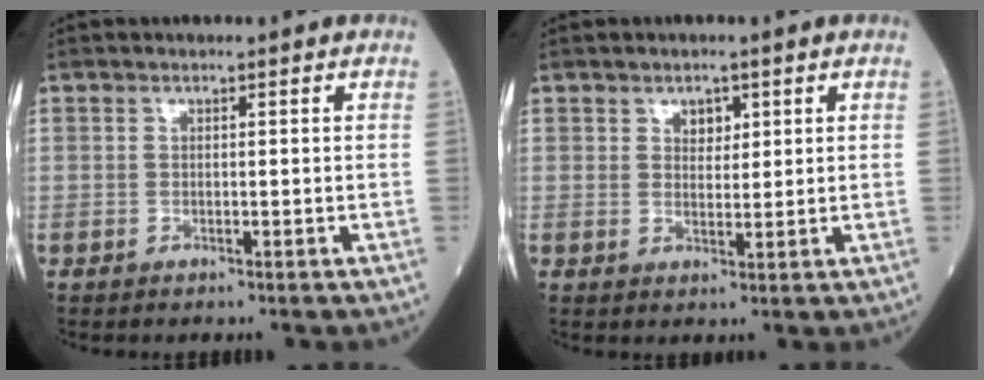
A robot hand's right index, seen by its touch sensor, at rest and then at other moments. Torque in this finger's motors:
{"motor_torque": [0.03, 0.05, 0.00, 0.02]}